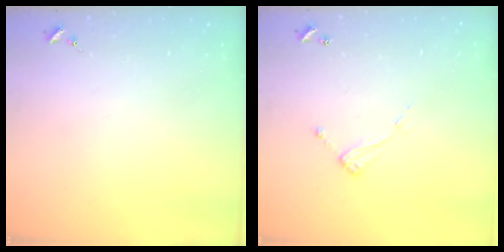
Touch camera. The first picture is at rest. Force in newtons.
{"total": 7.1, "press": 7.1, "slide": 0.3}